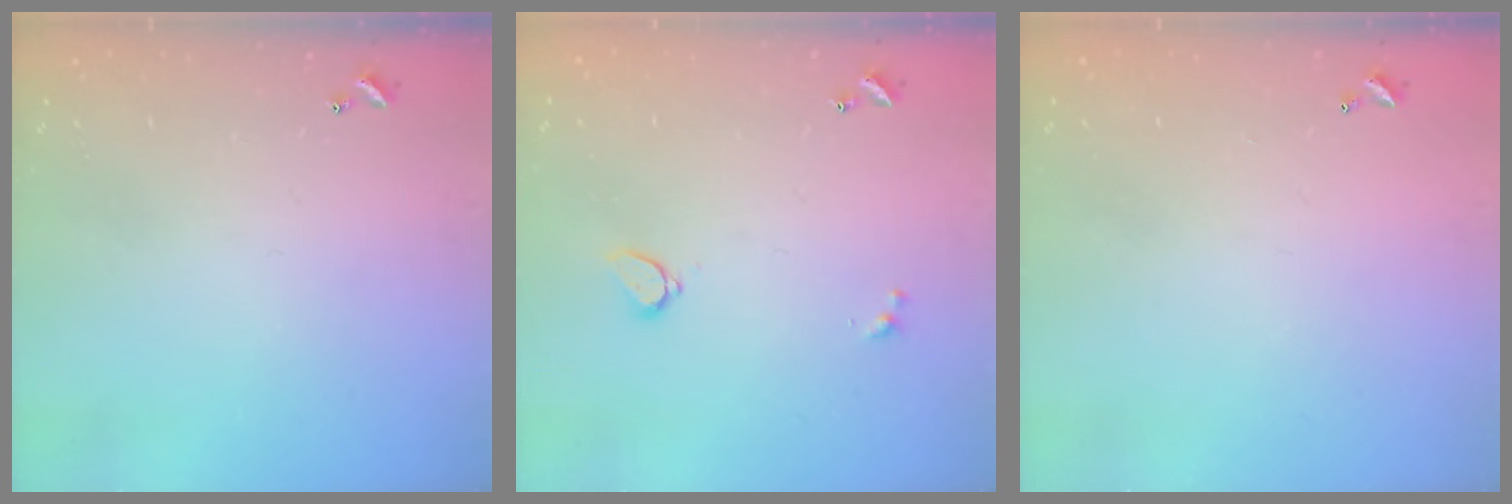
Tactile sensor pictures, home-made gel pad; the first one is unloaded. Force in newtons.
{"total": 1.5, "press": 1.4, "slide": 0.4}
{"total": 2.8, "press": 2.8, "slide": 0.1}